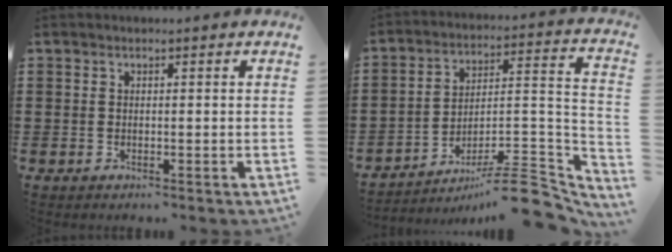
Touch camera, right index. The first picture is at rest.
{"total": 9.6, "force": [-7.4, 2.0, 5.7], "torque": [-0.080, 0.022, -0.143]}